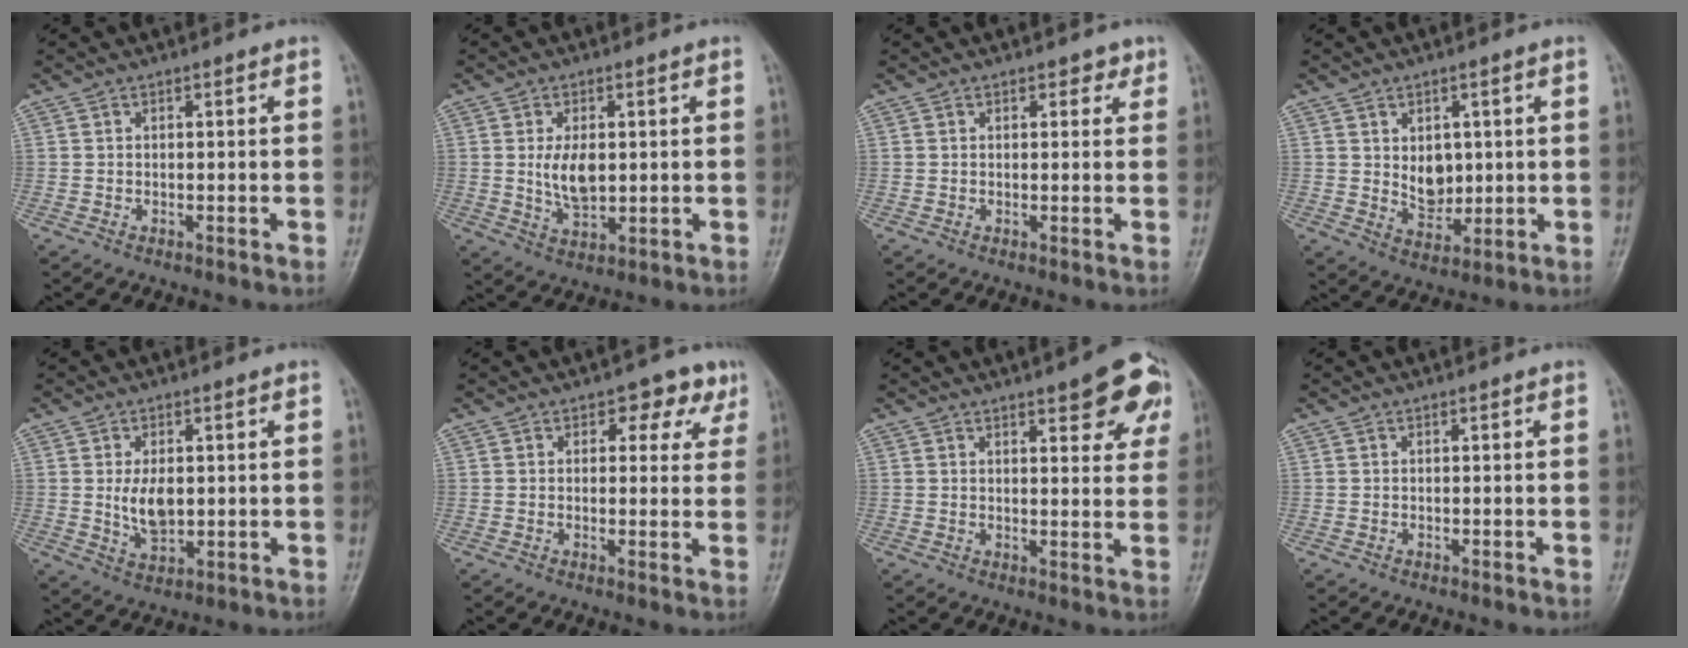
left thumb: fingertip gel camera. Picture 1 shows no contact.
{"total": 6.4, "force": [0.7, 3.5, 5.3], "torque": [-0.089, -0.011, 0.019]}
{"total": 2.0, "force": [1.2, 1.2, 0.9], "torque": [0.007, -0.004, 0.012]}
{"total": 6.1, "force": [1.1, 4.5, 4.0], "torque": [-0.040, -0.015, 0.031]}
{"total": 6.2, "force": [0.5, 3.6, 5.1], "torque": [-0.081, -0.011, 0.017]}
{"total": 5.5, "force": [2.7, 3.6, 3.1], "torque": [0.004, -0.007, 0.027]}
{"total": 10.7, "force": [5.6, 3.7, 8.4], "torque": [-0.067, -0.017, 0.064]}
{"total": 0.0}